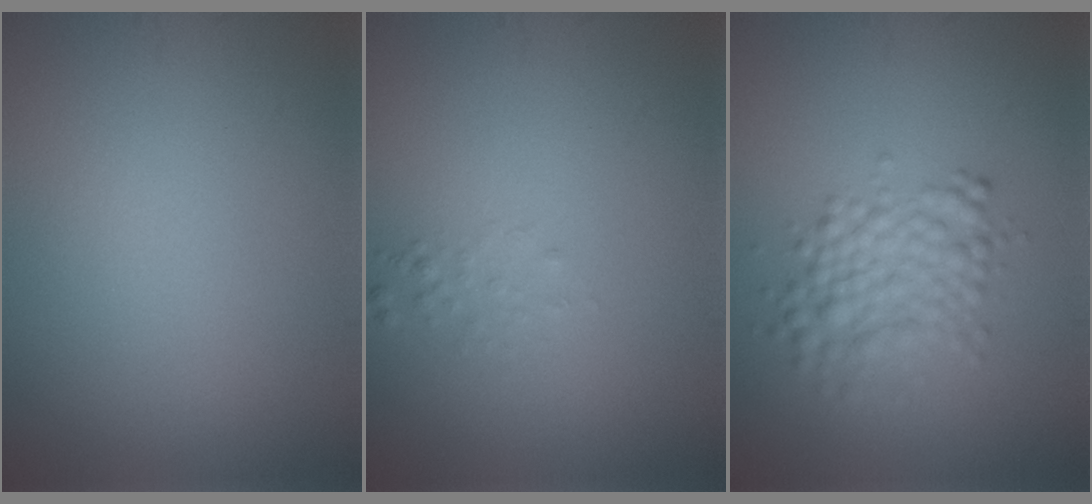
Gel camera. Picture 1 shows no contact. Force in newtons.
{"total": 0.7, "press": 0.7, "slide": 0.1}
{"total": 3.8, "press": 3.8, "slide": 0.0}